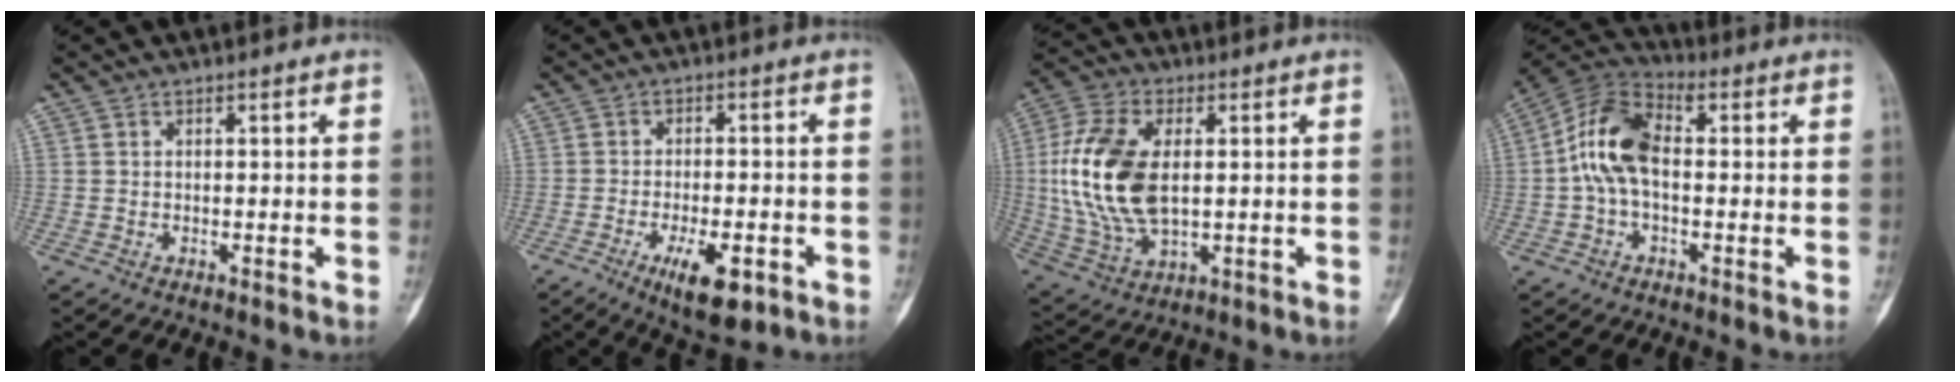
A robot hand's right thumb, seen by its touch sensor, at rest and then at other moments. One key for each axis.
{"total": 9.1, "fx": -4.1, "fy": 3.5, "fz": 7.4, "tx": -0.115, "ty": 0.006, "tz": -0.056}
{"total": 17.3, "fx": 1.3, "fy": 9.7, "fz": 14.2, "tx": -0.302, "ty": -0.004, "tz": 0.030}
{"total": 11.2, "fx": 0.4, "fy": 6.4, "fz": 9.2, "tx": -0.182, "ty": 0.031, "tz": -0.004}